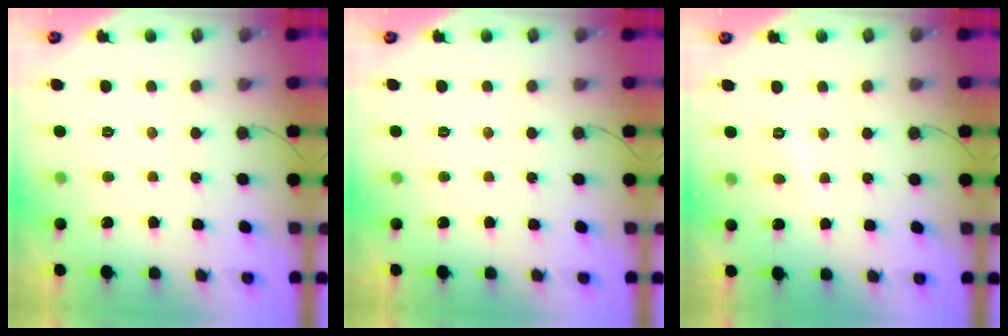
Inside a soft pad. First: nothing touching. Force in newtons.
{"total": 0.0}
{"total": 1.5, "press": 1.4, "slide": 0.6}